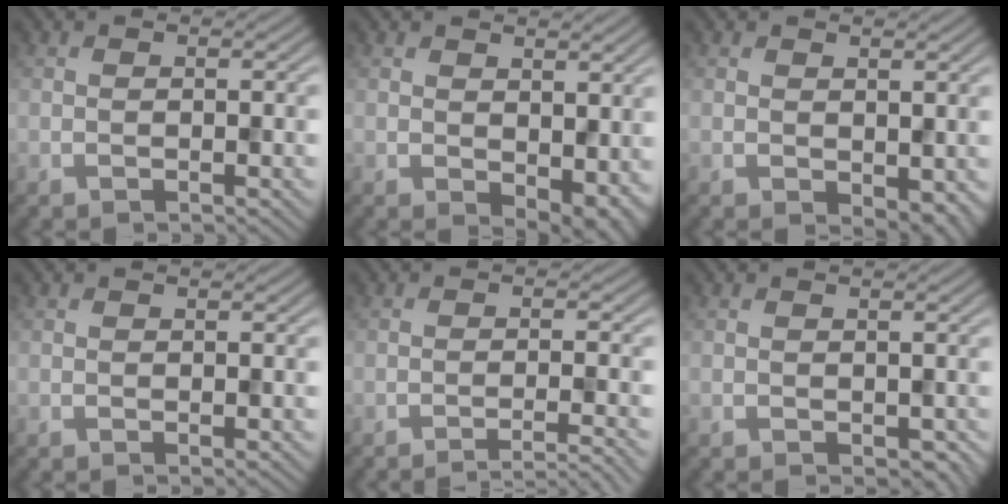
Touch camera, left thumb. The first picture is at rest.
{"total": 4.9, "force": [0.4, 3.1, 3.8], "torque": [-0.061, -0.021, 0.016]}
{"total": 2.5, "force": [0.2, 1.6, 1.9], "torque": [-0.031, -0.009, 0.008]}
{"total": 0.0}
{"total": 3.5, "force": [-2.5, 0.2, 2.4], "torque": [-0.027, 0.008, -0.054]}
{"total": 0.9, "force": [0.1, 0.7, 0.5], "torque": [-0.011, -0.005, 0.004]}